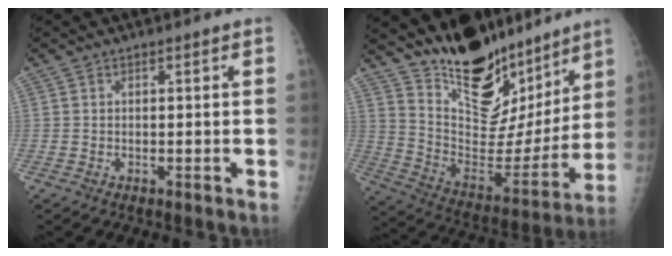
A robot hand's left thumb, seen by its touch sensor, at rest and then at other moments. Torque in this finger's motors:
{"motor_torque": [0.42, 0.36, 1.17, -1.20, 0.05]}